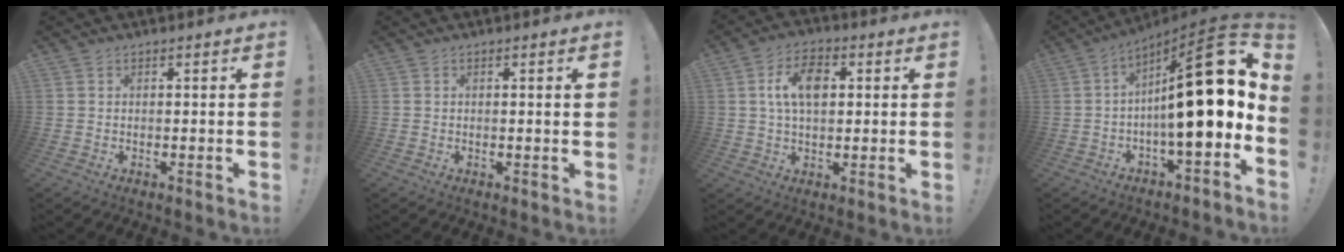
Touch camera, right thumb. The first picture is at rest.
{"total": 1.3, "force": [0.4, -0.1, 1.2], "torque": [-0.024, 0.002, 0.005]}
{"total": 10.4, "force": [2.3, 6.7, 7.6], "torque": [-0.120, 0.013, 0.042]}
{"total": 23.4, "force": [2.2, 5.5, 22.6], "torque": [-0.344, -0.015, 0.030]}